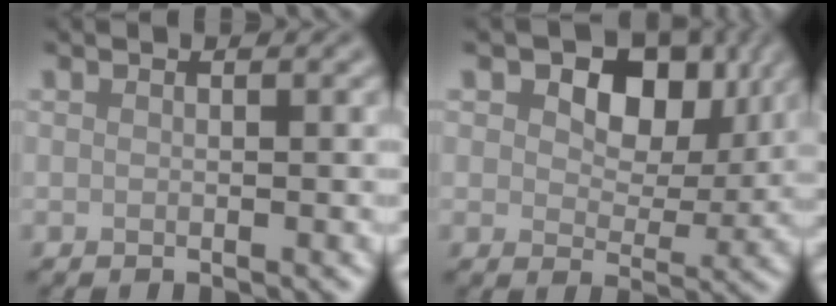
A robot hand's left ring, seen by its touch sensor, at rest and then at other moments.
{"total": 7.4, "force": [2.8, 4.8, 4.9], "torque": [-0.076, -0.006, 0.034]}